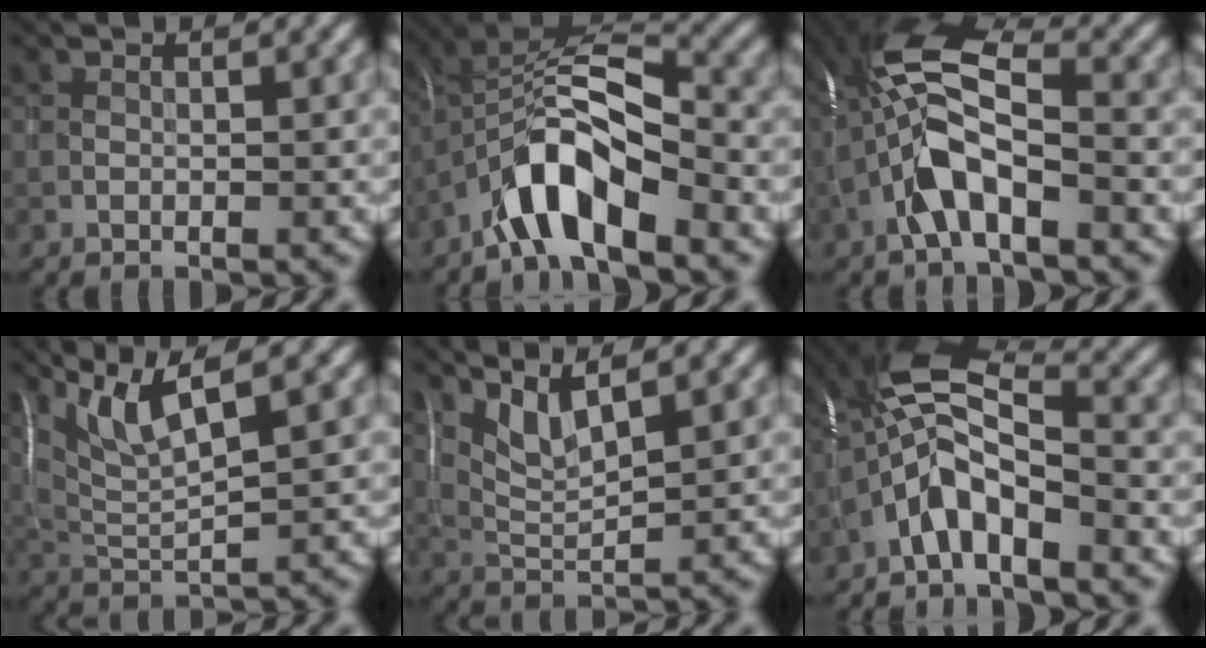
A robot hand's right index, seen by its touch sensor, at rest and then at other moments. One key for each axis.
{"total": 7.5, "fx": -4.0, "fy": 2.6, "fz": 5.8, "tx": -0.097, "ty": 0.012, "tz": -0.076}
{"total": 7.7, "fx": -2.1, "fy": 2.7, "fz": 6.9, "tx": -0.142, "ty": 0.021, "tz": -0.050}
{"total": 6.1, "fx": 3.9, "fy": 1.2, "fz": 4.5, "tx": -0.092, "ty": 0.011, "tz": 0.078}
{"total": 3.7, "fx": 2.6, "fy": 0.5, "fz": 2.6, "tx": -0.064, "ty": -0.002, "tz": 0.060}
{"total": 6.0, "fx": -2.6, "fy": 2.0, "fz": 5.0, "tx": -0.104, "ty": 0.016, "tz": -0.062}